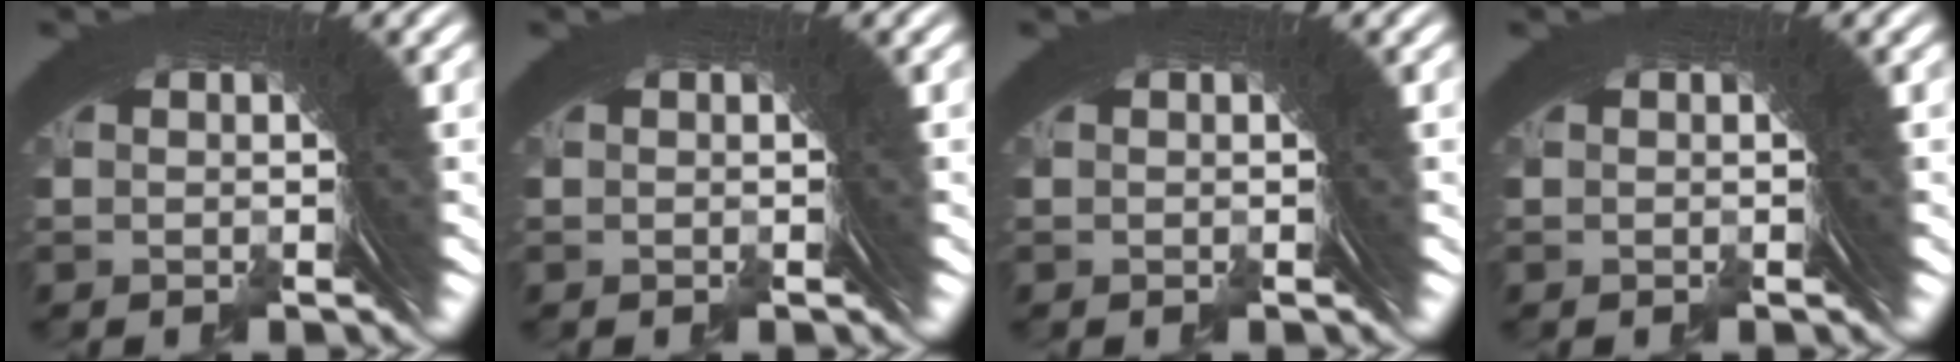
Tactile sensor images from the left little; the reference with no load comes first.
{"total": 0.0}
{"total": 0.0}
{"total": 0.0}